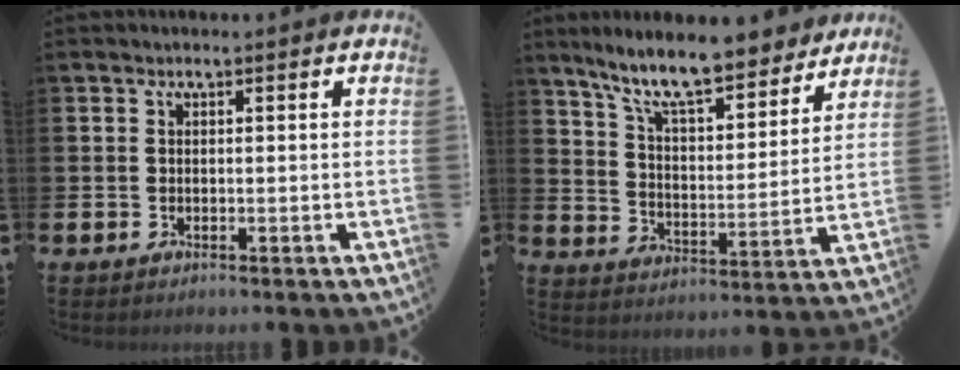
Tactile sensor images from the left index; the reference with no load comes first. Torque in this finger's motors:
{"motor_torque": [0.46, -0.52, 1.06, 0.21]}